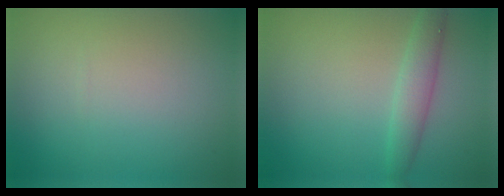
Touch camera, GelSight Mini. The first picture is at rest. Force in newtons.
{"total": 2.4, "press": 2.4, "slide": 0.1}